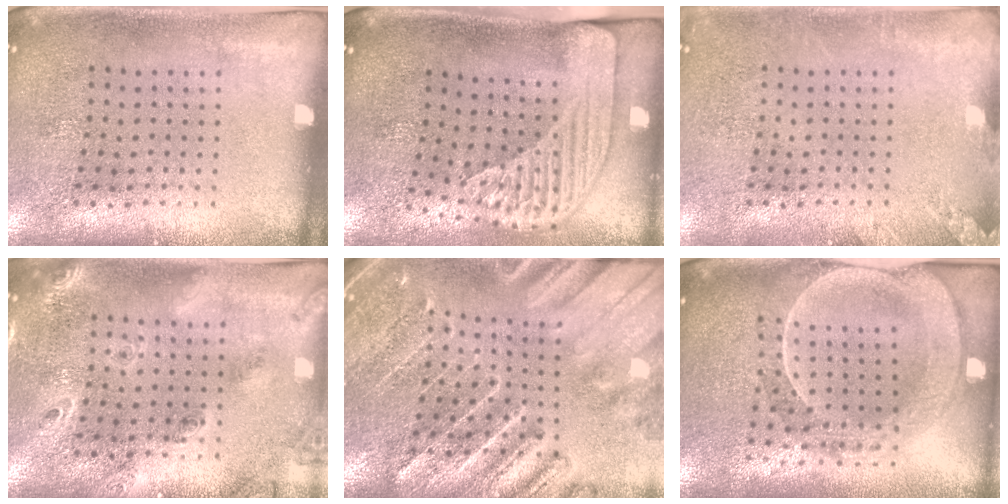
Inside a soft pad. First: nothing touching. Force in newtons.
{"total": 2.3, "press": 1.8, "slide": 1.5}
{"total": 1.6, "press": 1.6, "slide": 0.2}
{"total": 1.8, "press": 1.7, "slide": 0.8}
{"total": 3.1, "press": 3.0, "slide": 1.0}
{"total": 2.3, "press": 2.1, "slide": 0.9}